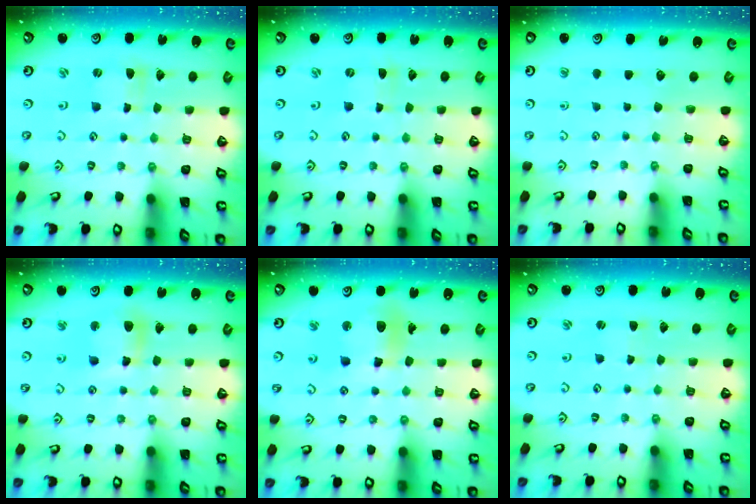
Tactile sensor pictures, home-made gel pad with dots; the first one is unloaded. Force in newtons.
{"total": 0.0}
{"total": 0.0}
{"total": 9.5, "press": 9.4, "slide": 1.4}
{"total": 11.2, "press": 11.2, "slide": 1.3}
{"total": 1.5, "press": 1.5, "slide": 0.3}